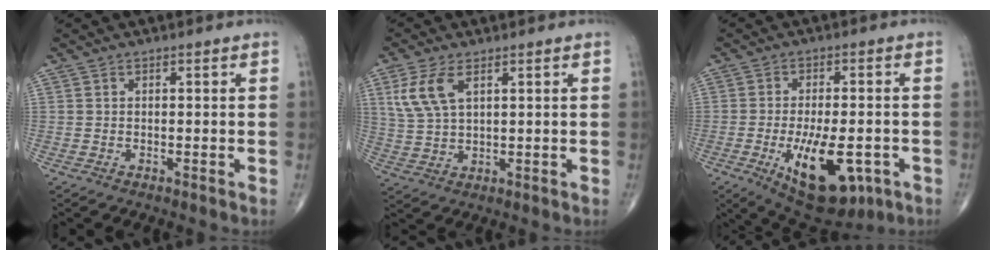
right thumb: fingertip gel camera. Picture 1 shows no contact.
{"total": 7.4, "force": [3.0, 3.5, 5.7], "torque": [-0.130, -0.001, 0.068]}
{"total": 15.8, "force": [-5.5, 7.2, 12.9], "torque": [-0.195, 0.002, -0.064]}